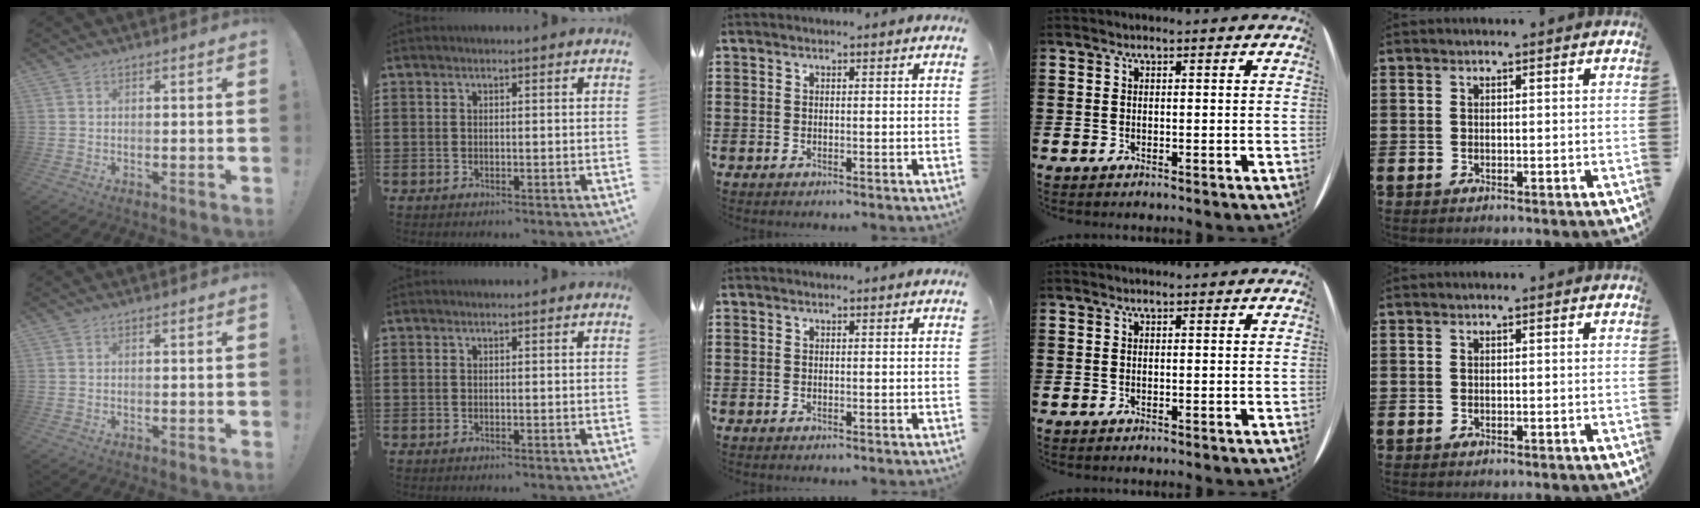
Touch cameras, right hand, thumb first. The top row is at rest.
{}